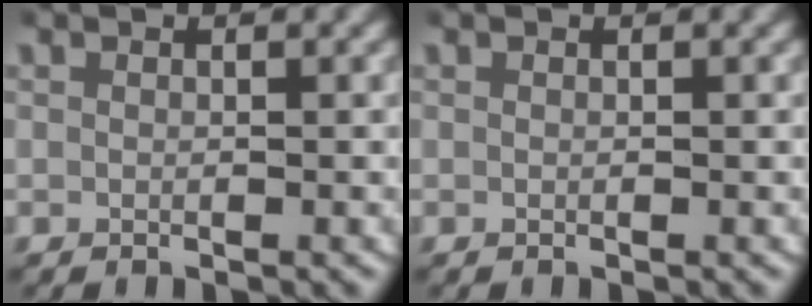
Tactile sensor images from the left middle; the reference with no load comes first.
{"total": 0.0}